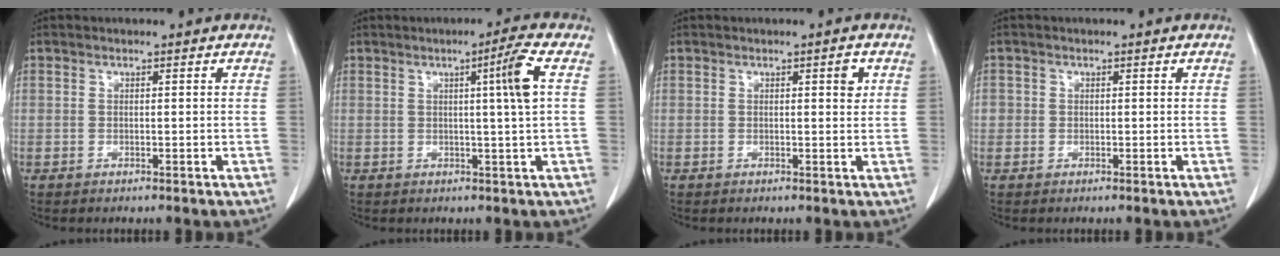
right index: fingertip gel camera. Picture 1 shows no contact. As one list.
[{"total": 5.2, "force": [1.1, -1.4, 4.9], "torque": [-0.078, -0.003, 0.018]}, {"total": 1.8, "force": [0.7, 0.4, 1.6], "torque": [-0.021, 0.000, 0.009]}, {"total": 1.4, "force": [0.0, 1.4, 0.2], "torque": [0.007, 0.006, -0.002]}]